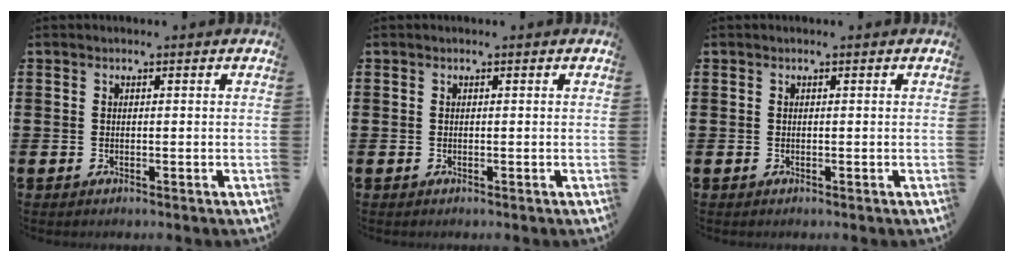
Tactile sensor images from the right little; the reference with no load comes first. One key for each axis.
{"total": 0.0}
{"total": 0.0}